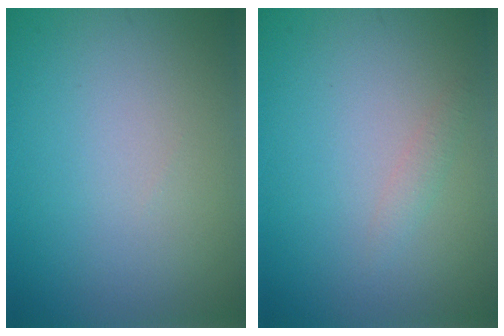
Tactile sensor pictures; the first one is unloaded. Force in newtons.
{"total": 1.0, "press": 0.9, "slide": 0.1}